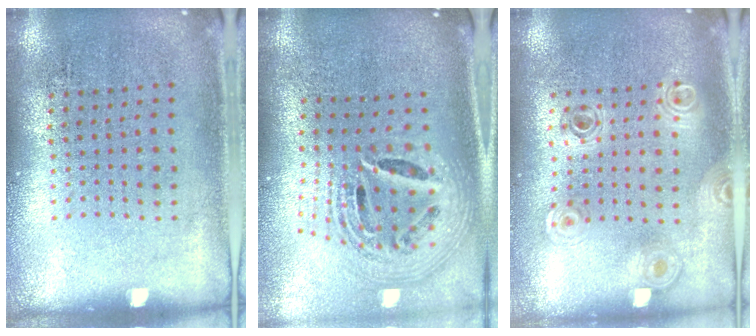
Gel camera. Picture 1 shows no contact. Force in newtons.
{"total": 2.8, "press": 1.9, "slide": 2.0}
{"total": 0.9, "press": 0.9, "slide": 0.2}